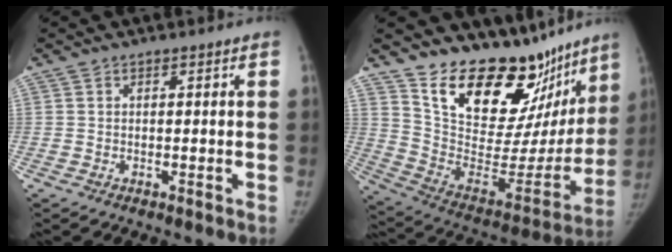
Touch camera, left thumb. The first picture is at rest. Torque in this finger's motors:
{"motor_torque": [0.79, -0.35, 1.45, -1.32, 0.26]}